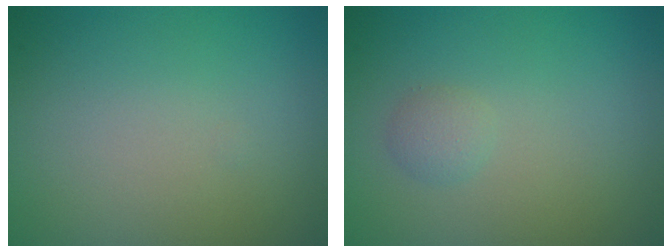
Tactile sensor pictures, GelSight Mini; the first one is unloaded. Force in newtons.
{"total": 1.0, "press": 1.0, "slide": 0.1}